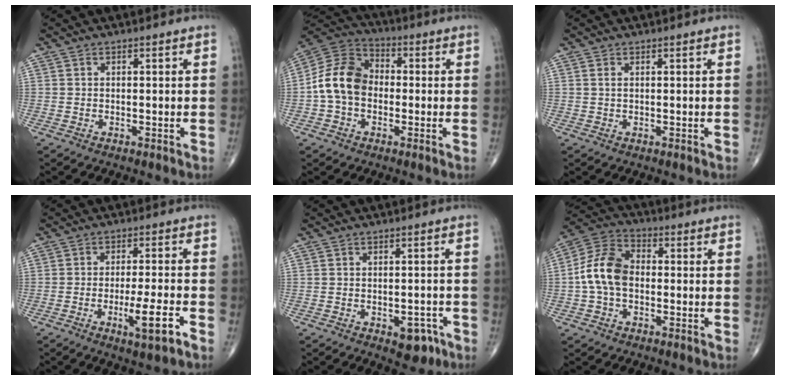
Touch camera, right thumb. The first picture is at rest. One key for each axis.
{"total": 11.8, "fx": -1.1, "fy": 8.8, "fz": 7.7, "tx": -0.132, "ty": 0.037, "tz": -0.036}
{"total": 0.7, "fx": 0.3, "fy": 0.3, "fz": 0.6, "tx": -0.014, "ty": 0.005, "tz": 0.006}
{"total": 7.3, "fx": -3.2, "fy": 1.0, "fz": 6.5, "tx": -0.111, "ty": 0.009, "tz": -0.047}
{"total": 4.9, "fx": -2.4, "fy": 2.7, "fz": 3.3, "tx": -0.021, "ty": 0.012, "tz": -0.025}
{"total": 10.7, "fx": -0.7, "fy": 7.2, "fz": 7.9, "tx": -0.151, "ty": 0.032, "tz": -0.026}